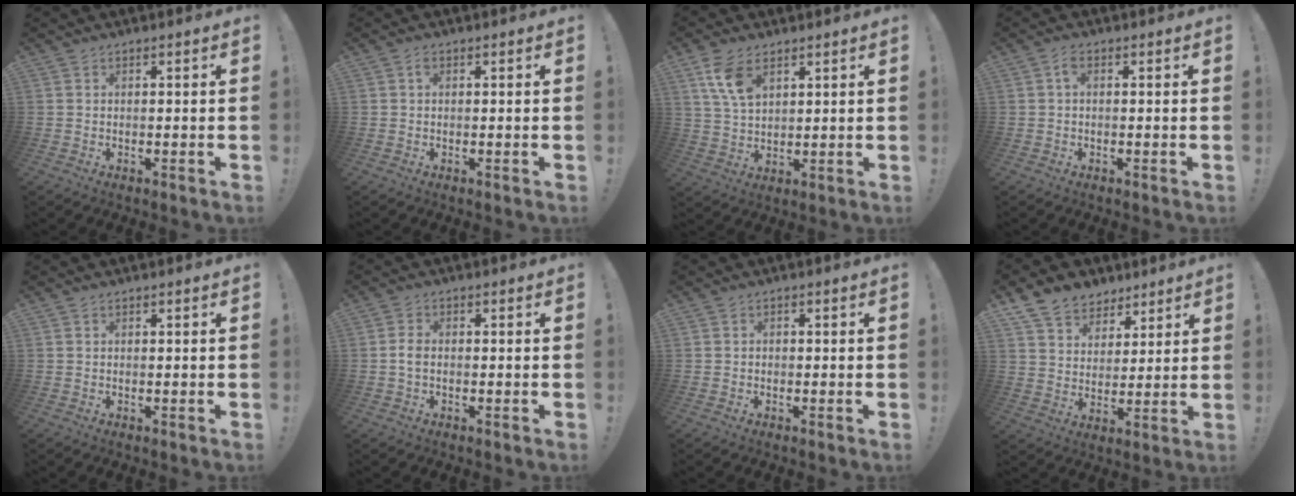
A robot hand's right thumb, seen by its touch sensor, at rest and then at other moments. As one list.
[{"total": 0.6, "force": [0.3, 0.4, 0.4], "torque": [-0.002, -0.001, 0.004]}, {"total": 9.1, "force": [4.7, 5.1, 5.8], "torque": [-0.104, -0.017, 0.090]}, {"total": 1.7, "force": [0.4, 0.7, 1.5], "torque": [-0.024, 0.003, 0.006]}, {"total": 0.0}, {"total": 2.5, "force": [-0.5, 1.6, 1.9], "torque": [-0.040, 0.007, -0.009]}, {"total": 1.2, "force": [-0.8, 0.8, 0.4], "torque": [-0.003, 0.004, -0.015]}, {"total": 10.5, "force": [7.4, 7.1, 2.3], "torque": [-0.043, -0.051, 0.149]}]